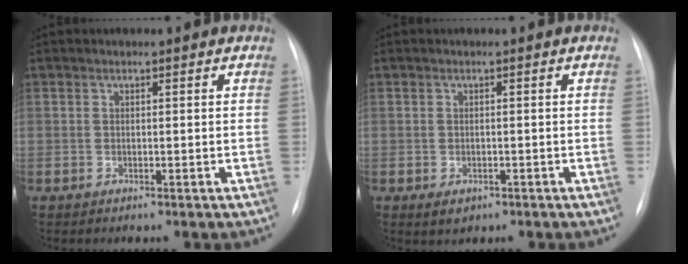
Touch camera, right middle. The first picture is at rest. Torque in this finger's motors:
{"motor_torque": [0.40, -0.35, 0.11, 0.01]}